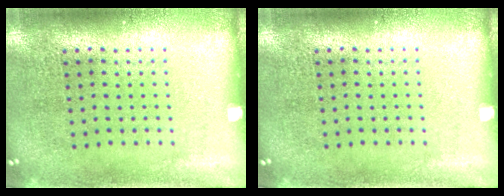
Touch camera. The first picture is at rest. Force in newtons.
{"total": 0.0}